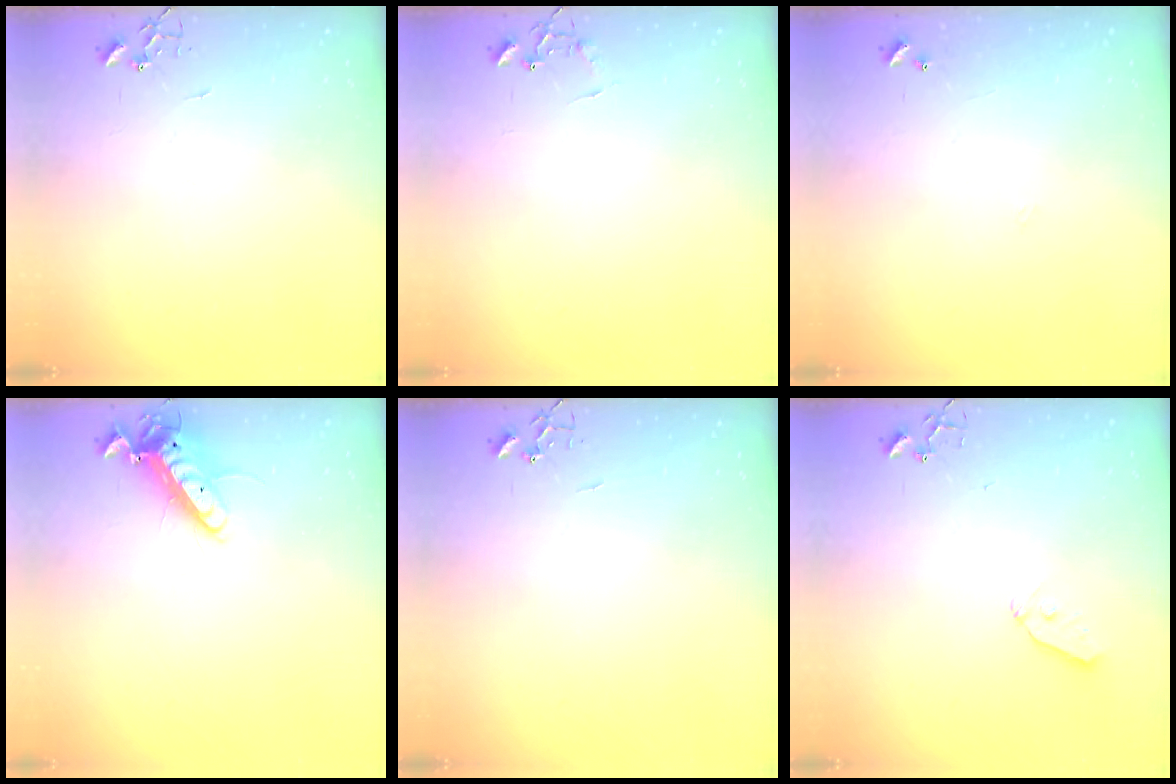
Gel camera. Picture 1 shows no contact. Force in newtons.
{"total": 6.4, "press": 6.4, "slide": 0.4}
{"total": 3.8, "press": 3.8, "slide": 0.5}
{"total": 11.9, "press": 11.7, "slide": 2.2}
{"total": 0.0}
{"total": 6.7, "press": 6.7, "slide": 0.8}